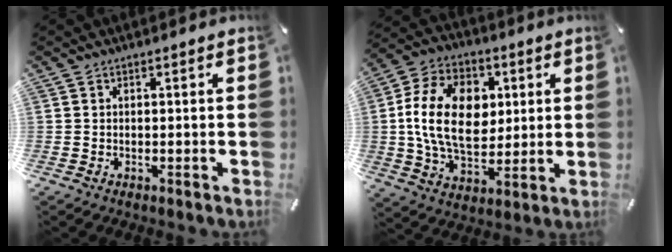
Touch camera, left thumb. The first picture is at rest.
{"total": 18.2, "force": [2.1, 12.9, 12.6], "torque": [-0.249, 0.013, 0.034]}